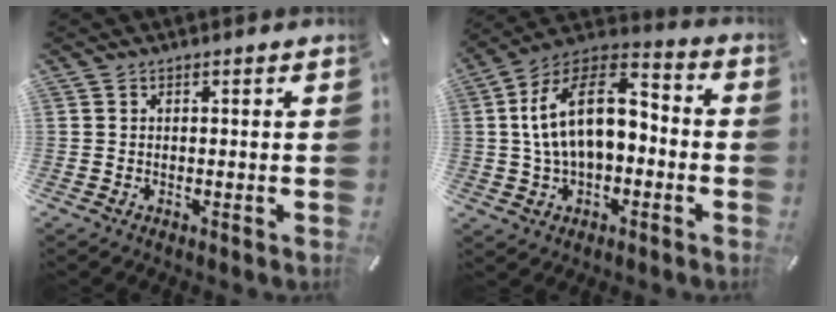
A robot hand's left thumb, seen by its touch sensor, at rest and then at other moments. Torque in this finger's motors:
{"motor_torque": [2.36, 2.63, 1.42, 0.23, 0.38]}